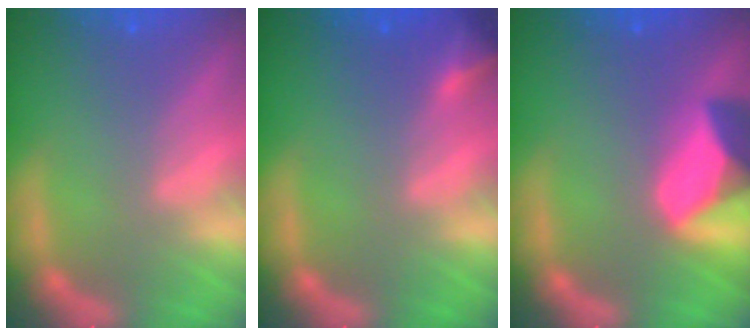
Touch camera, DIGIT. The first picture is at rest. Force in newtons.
{"total": 1.9}
{"total": 8.9}